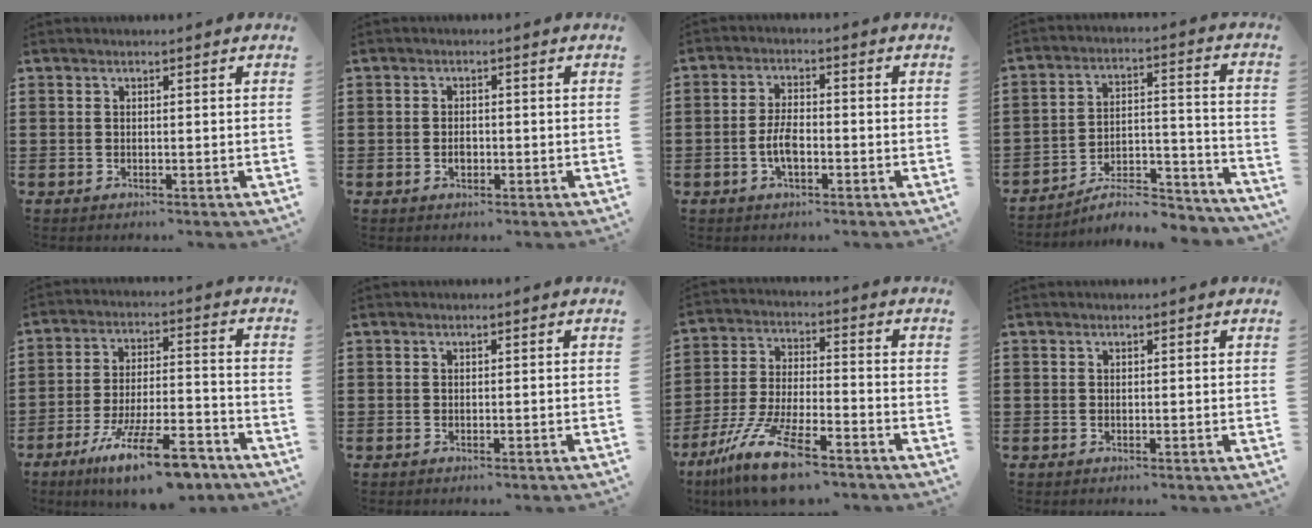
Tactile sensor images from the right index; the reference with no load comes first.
{"total": 1.6, "force": [-0.4, 1.0, 1.1], "torque": [-0.022, 0.002, -0.007]}
{"total": 4.4, "force": [-1.2, 1.9, 3.8], "torque": [-0.088, 0.000, -0.027]}
{"total": 7.6, "force": [-6.6, 2.0, 3.2], "torque": [-0.040, 0.017, -0.124]}
{"total": 13.2, "force": [-9.6, 2.6, 8.8], "torque": [-0.150, 0.032, -0.170]}
{"total": 0.0}
{"total": 13.2, "force": [-9.8, 2.4, 8.5], "torque": [-0.181, 0.015, -0.185]}
{"total": 0.0}